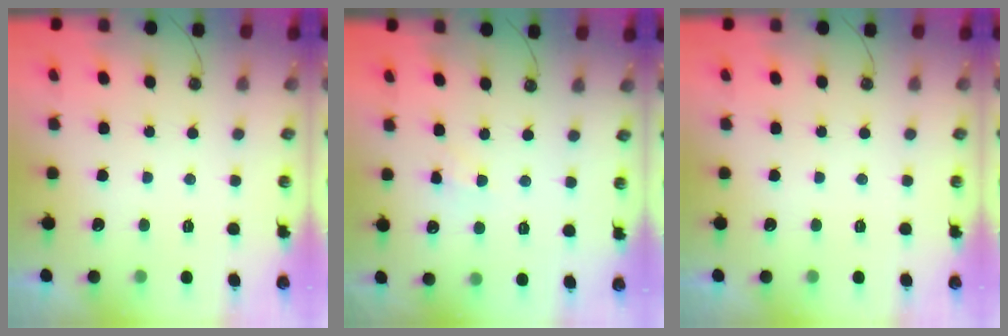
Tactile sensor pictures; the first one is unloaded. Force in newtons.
{"total": 4.2, "press": 4.2, "slide": 0.6}
{"total": 0.0}